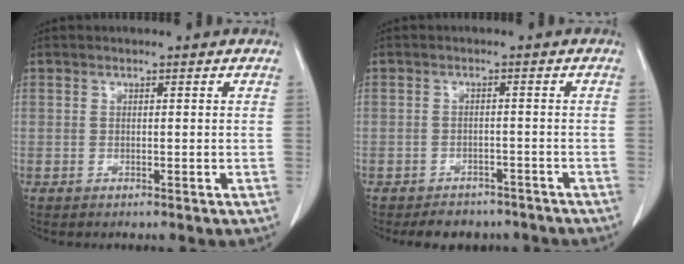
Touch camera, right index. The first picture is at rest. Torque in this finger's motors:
{"motor_torque": [-0.28, -0.27, 0.00, -0.05]}